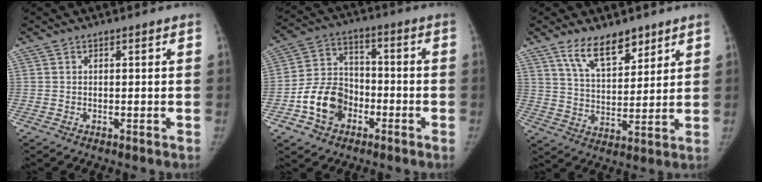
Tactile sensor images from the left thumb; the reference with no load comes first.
{"total": 11.6, "force": [-4.6, 8.9, 5.9], "torque": [-0.082, 0.034, -0.085]}
{"total": 10.7, "force": [7.4, 5.0, 6.0], "torque": [-0.073, -0.049, 0.136]}